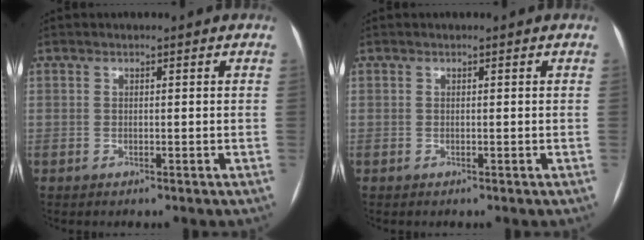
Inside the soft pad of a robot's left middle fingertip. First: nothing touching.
{"total": 0.0}